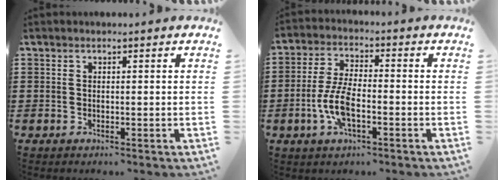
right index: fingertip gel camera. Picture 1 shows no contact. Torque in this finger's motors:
{"motor_torque": [2.14, 0.00, 0.66, 0.21]}